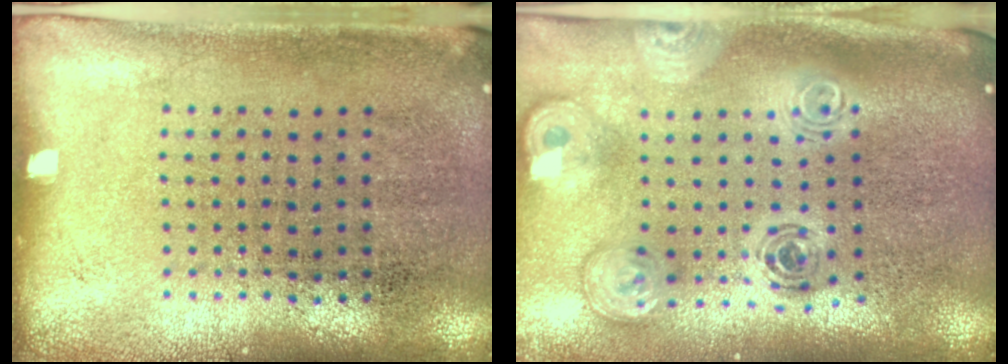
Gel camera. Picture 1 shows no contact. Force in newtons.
{"total": 2.1, "press": 1.7, "slide": 1.3}